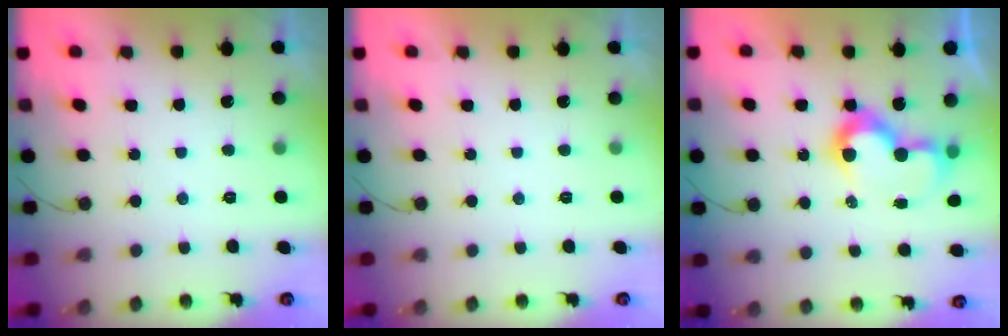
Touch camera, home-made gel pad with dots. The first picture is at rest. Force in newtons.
{"total": 1.8, "press": 1.8, "slide": 0.1}
{"total": 10.0, "press": 10.0, "slide": 0.6}